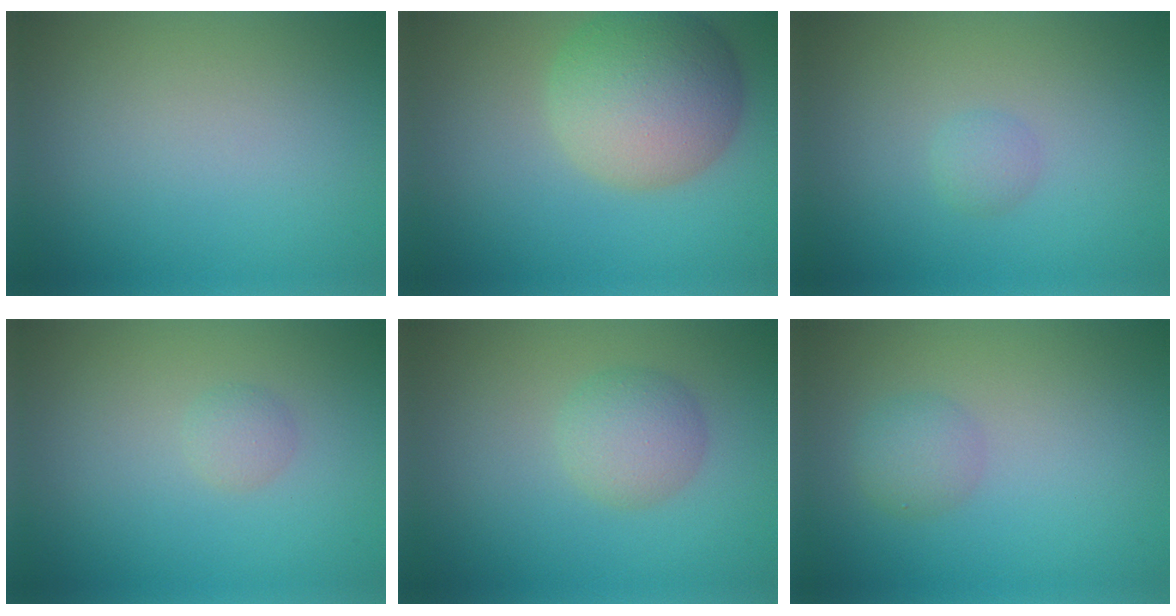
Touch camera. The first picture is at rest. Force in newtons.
{"total": 8.4, "press": 8.4, "slide": 0.4}
{"total": 1.0, "press": 1.0, "slide": 0.1}
{"total": 1.1, "press": 1.1, "slide": 0.0}
{"total": 3.0, "press": 3.0, "slide": 0.1}
{"total": 1.9, "press": 1.9, "slide": 0.1}